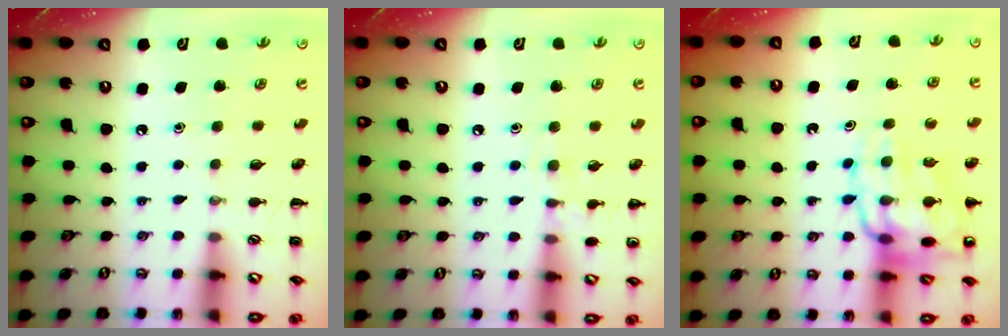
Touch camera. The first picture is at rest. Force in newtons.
{"total": 6.9, "press": 6.7, "slide": 1.9}
{"total": 15.2, "press": 15.0, "slide": 2.0}